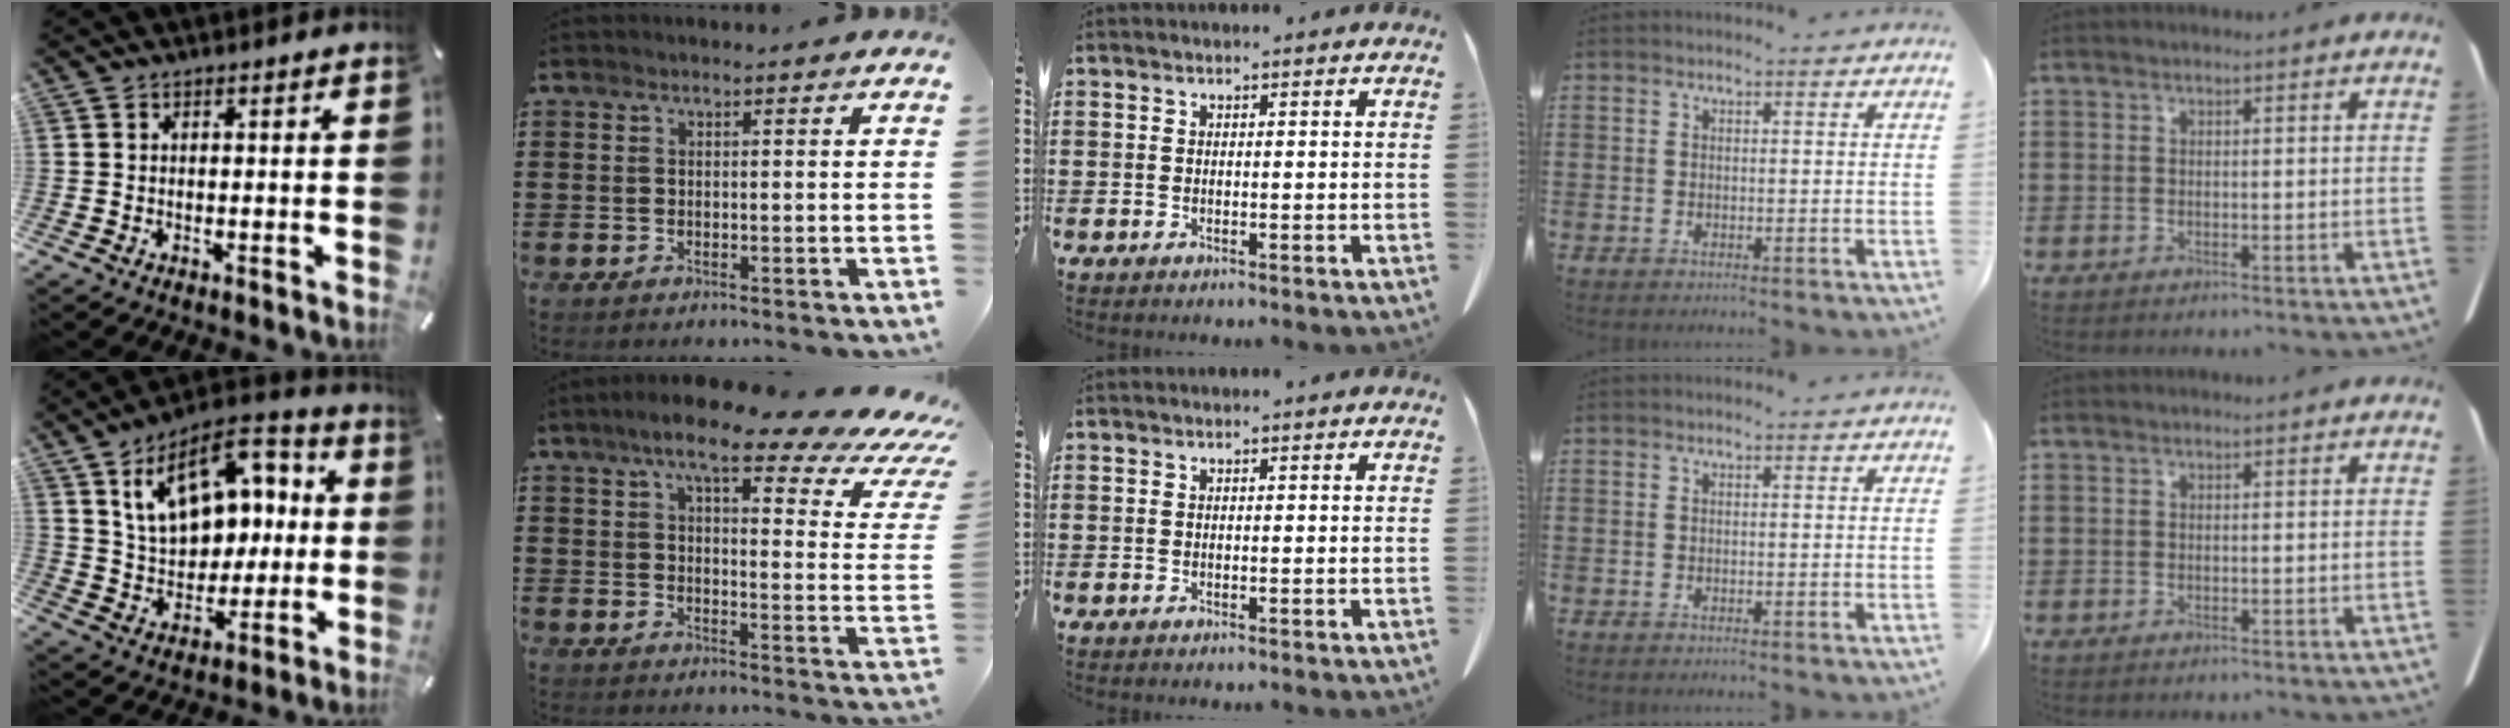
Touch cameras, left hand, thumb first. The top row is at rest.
{"thumb": {"total": 18.4, "force": [7.2, 12.6, 11.3], "torque": [-0.192, -0.019, 0.131]}, "index": {"total": 11.2, "force": [8.0, 2.4, 7.4], "torque": [-0.140, -0.034, 0.128]}}